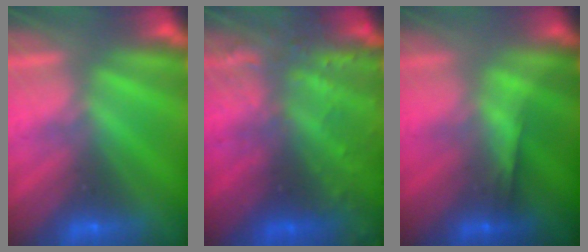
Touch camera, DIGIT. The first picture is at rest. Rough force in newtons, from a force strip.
{"total": 7.5}
{"total": 1.4}